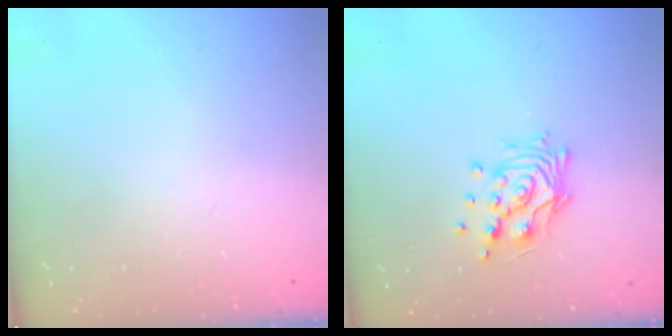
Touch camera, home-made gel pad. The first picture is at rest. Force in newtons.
{"total": 11.7, "press": 11.7, "slide": 0.9}